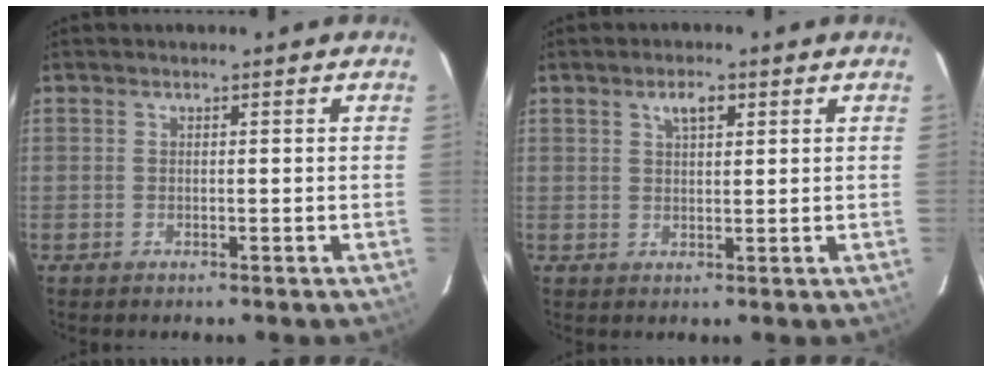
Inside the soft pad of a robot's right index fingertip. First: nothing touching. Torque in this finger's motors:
{"motor_torque": [0.02, 0.01, 0.06, 0.04]}